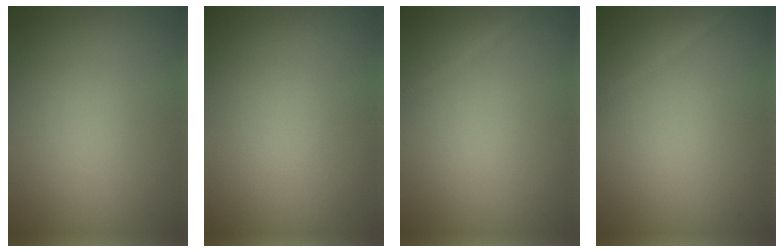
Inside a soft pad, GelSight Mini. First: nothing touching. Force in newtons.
{"total": 0.0}
{"total": 1.2, "press": 1.2, "slide": 0.1}
{"total": 1.3, "press": 1.3, "slide": 0.1}